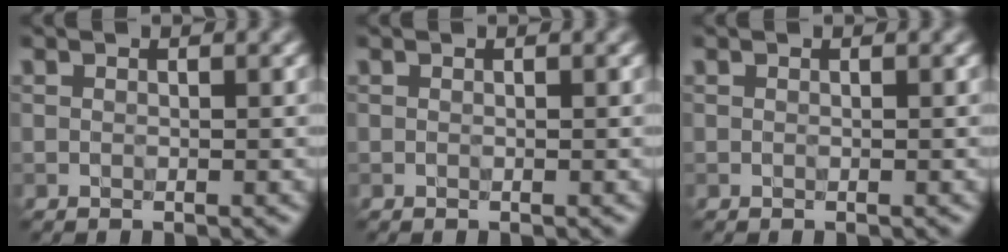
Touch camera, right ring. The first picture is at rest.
{"total": 0.0}
{"total": 0.0}